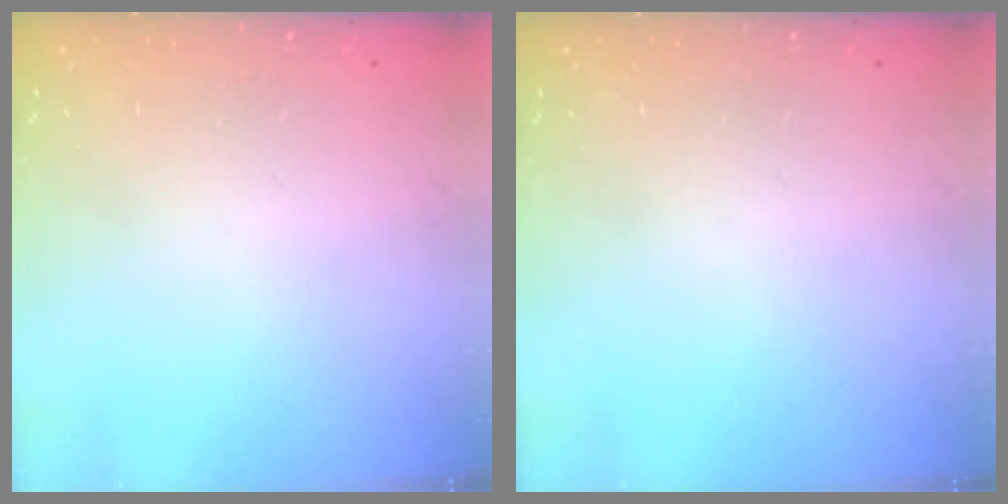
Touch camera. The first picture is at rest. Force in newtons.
{"total": 0.0}